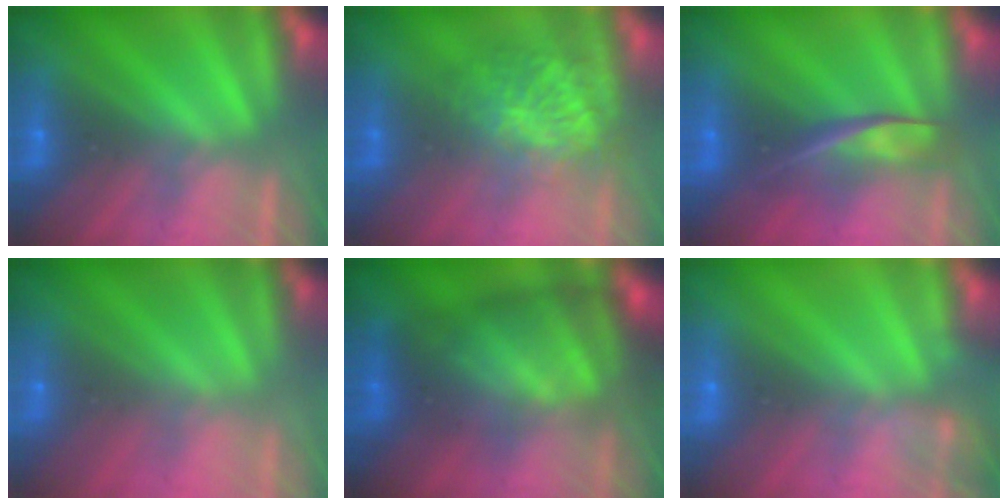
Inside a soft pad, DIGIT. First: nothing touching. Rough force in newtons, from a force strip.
{"total": 3.7}
{"total": 2.3}
{"total": 6.1}
{"total": 10.7}
{"total": 1.8}